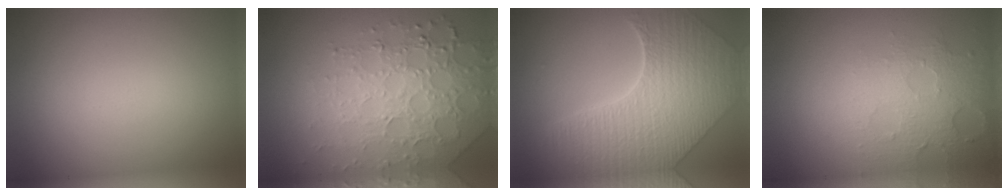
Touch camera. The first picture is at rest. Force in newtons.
{"total": 6.5, "press": 4.9, "slide": 4.2}
{"total": 8.3, "press": 6.1, "slide": 5.6}
{"total": 3.6, "press": 3.2, "slide": 1.8}